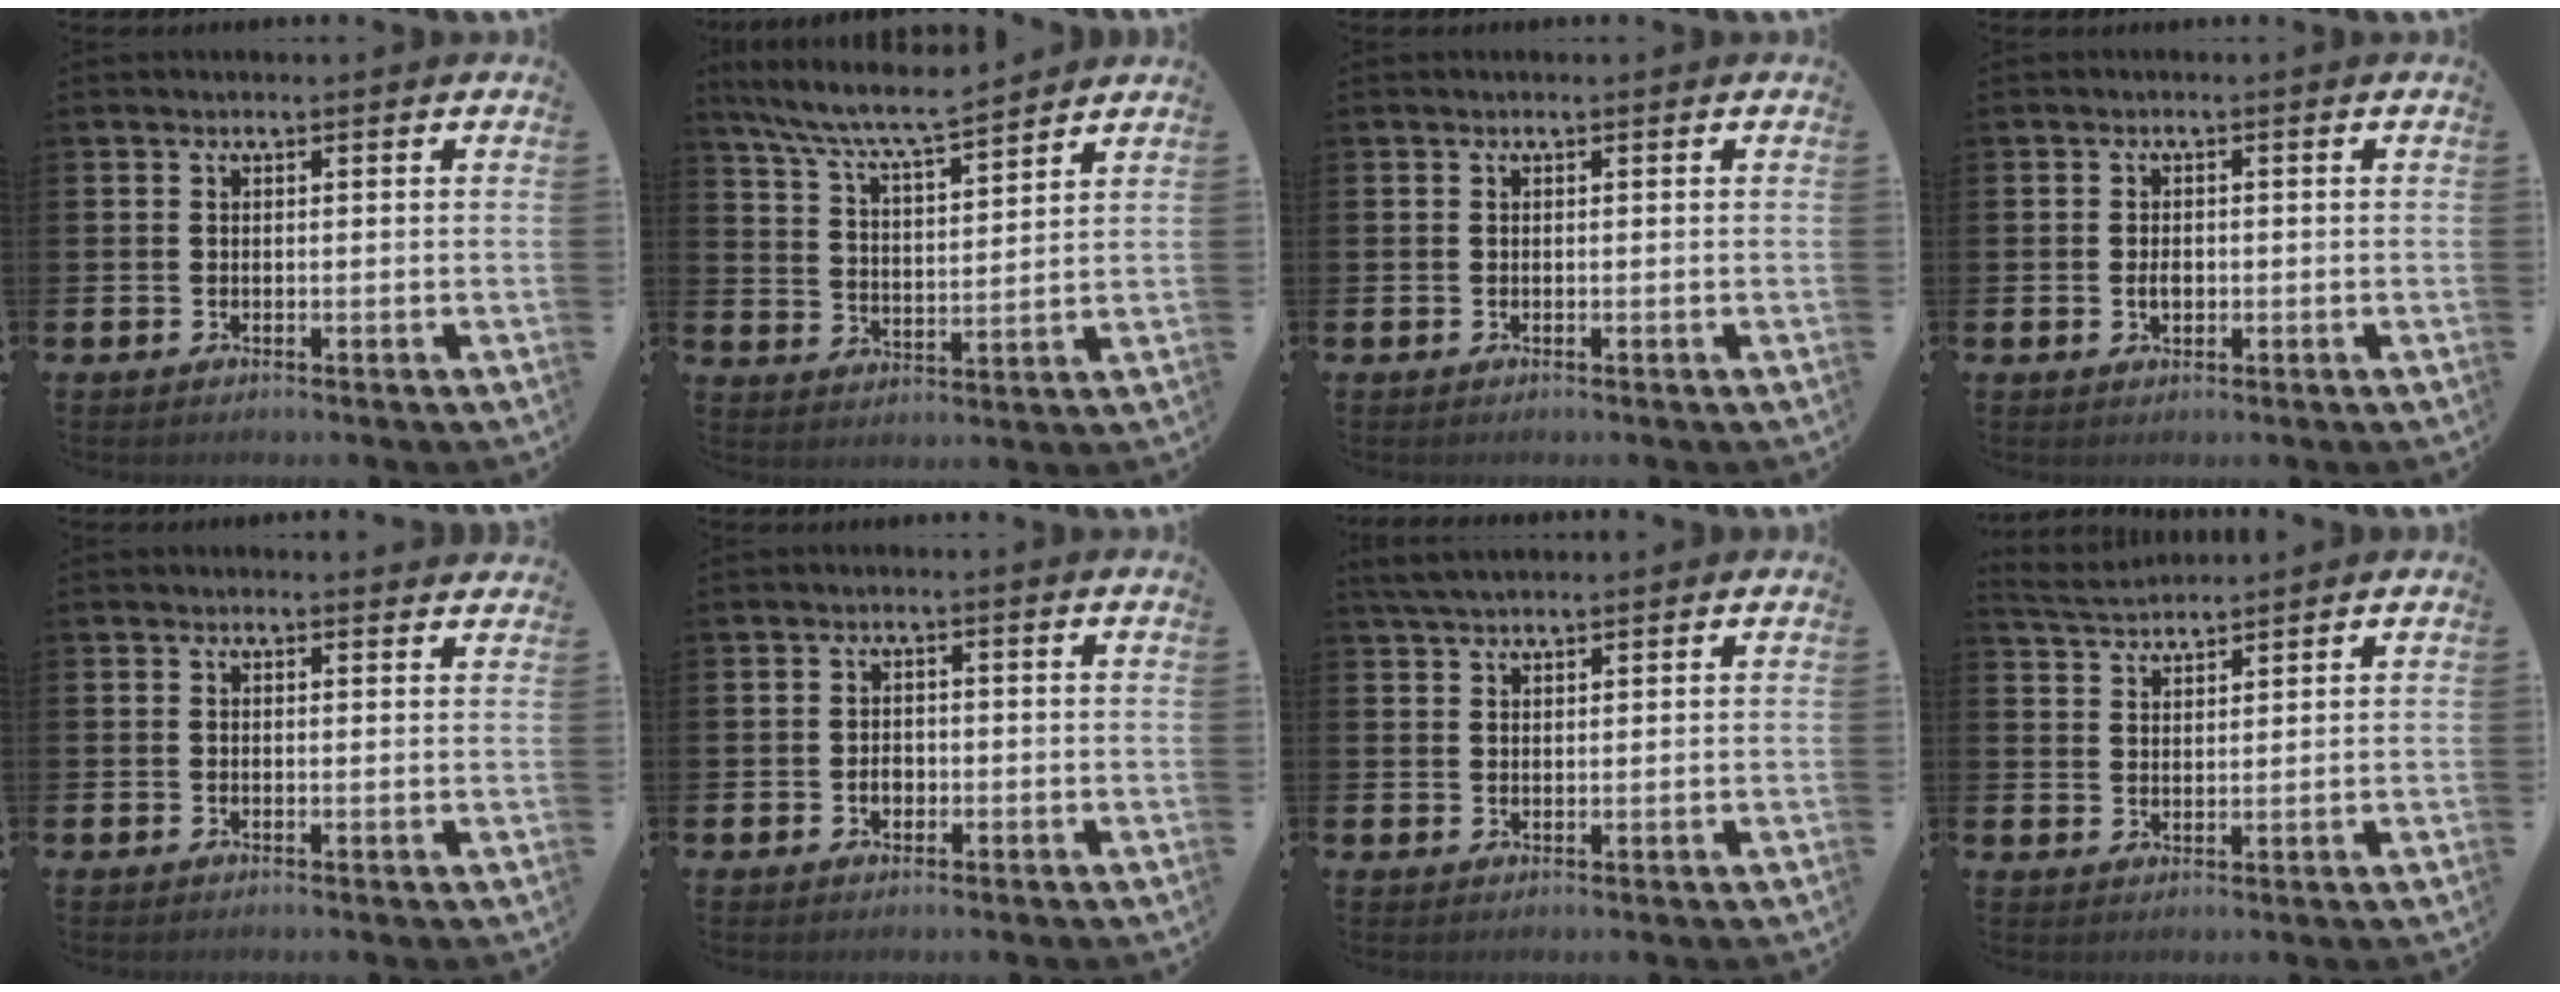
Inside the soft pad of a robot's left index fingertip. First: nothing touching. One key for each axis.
{"total": 7.7, "fx": 7.1, "fy": 0.6, "fz": 2.8, "tx": -0.084, "ty": -0.043, "tz": 0.125}
{"total": 0.0}
{"total": 1.7, "fx": -0.2, "fy": 1.1, "fz": 1.3, "tx": -0.015, "ty": 0.002, "tz": -0.007}
{"total": 0.8, "fx": 0.8, "fy": 0.1, "fz": 0.1, "tx": 0.007, "ty": -0.002, "tz": 0.013}
{"total": 1.8, "fx": -0.5, "fy": 1.4, "fz": 1.1, "tx": -0.012, "ty": 0.001, "tz": -0.013}
{"total": 3.4, "fx": 3.0, "fy": 0.8, "fz": 1.2, "tx": -0.029, "ty": -0.003, "tz": 0.057}
{"total": 3.7, "fx": 3.7, "fy": 0.4, "fz": 0.4, "tx": -0.024, "ty": -0.014, "tz": 0.068}